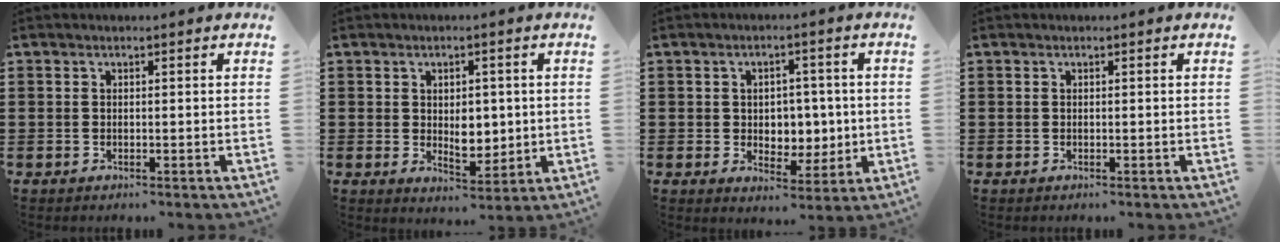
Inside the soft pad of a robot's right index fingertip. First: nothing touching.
{"total": 4.9, "force": [0.6, 3.3, 3.6], "torque": [-0.044, -0.002, 0.004]}
{"total": 4.6, "force": [0.7, 4.1, 2.0], "torque": [-0.032, 0.007, 0.005]}
{"total": 0.0}